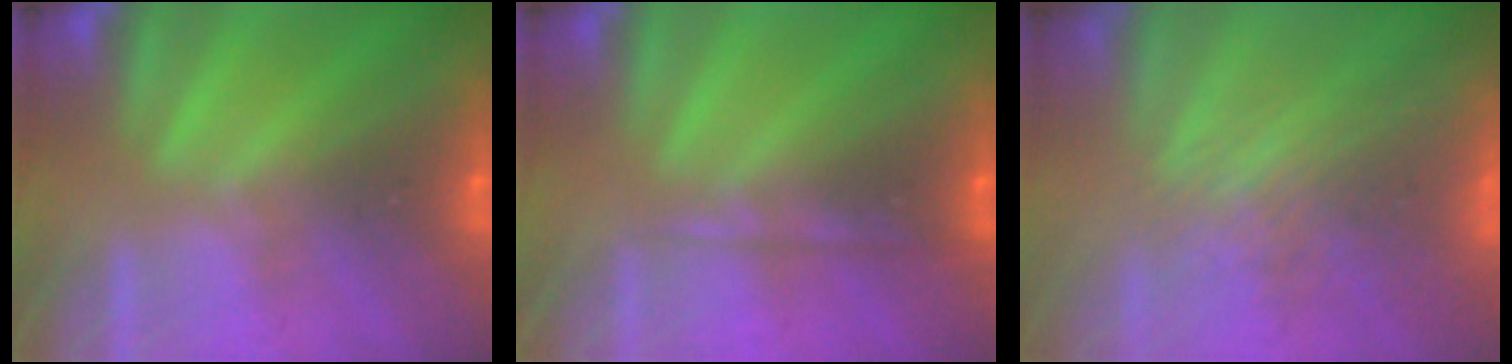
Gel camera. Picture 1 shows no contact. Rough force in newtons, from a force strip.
{"total": 2.1}
{"total": 3.1}